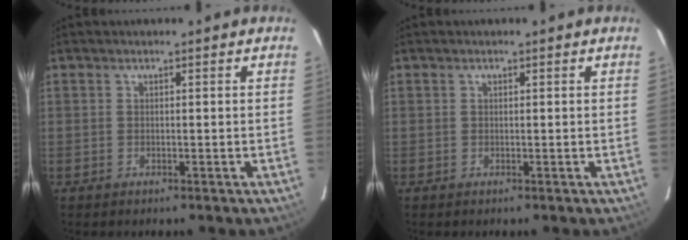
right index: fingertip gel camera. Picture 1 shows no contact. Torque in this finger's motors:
{"motor_torque": [0.09, 0.01, 0.04, 0.02]}